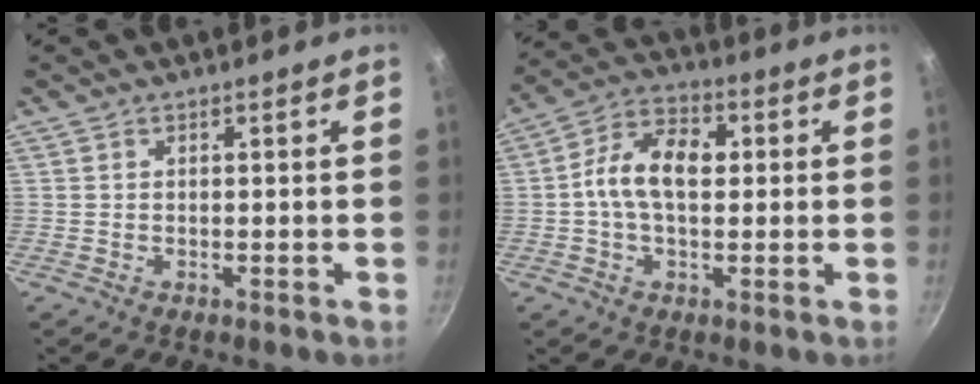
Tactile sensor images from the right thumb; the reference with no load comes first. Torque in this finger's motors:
{"motor_torque": [0.34, 0.35, 0.55, -0.31, 0.12]}